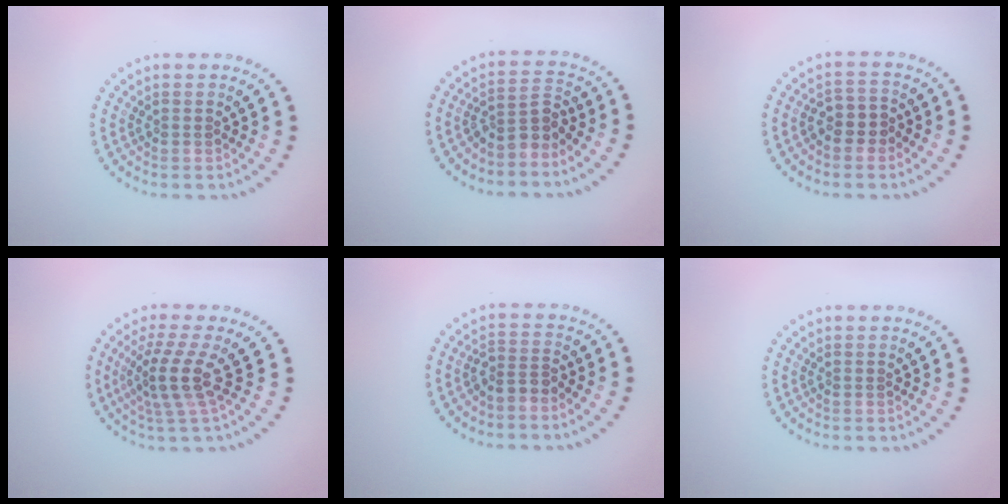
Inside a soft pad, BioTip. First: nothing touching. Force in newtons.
{"total": 2.6, "press": 1.9, "slide": 1.8}
{"total": 2.4, "press": 2.2, "slide": 1.0}
{"total": 3.9, "press": 2.9, "slide": 2.6}
{"total": 2.1, "press": 1.5, "slide": 1.5}
{"total": 0.0}